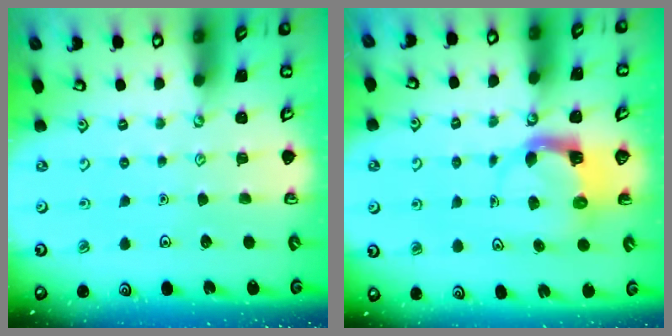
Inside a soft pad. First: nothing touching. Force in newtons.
{"total": 4.0, "press": 4.0, "slide": 0.2}